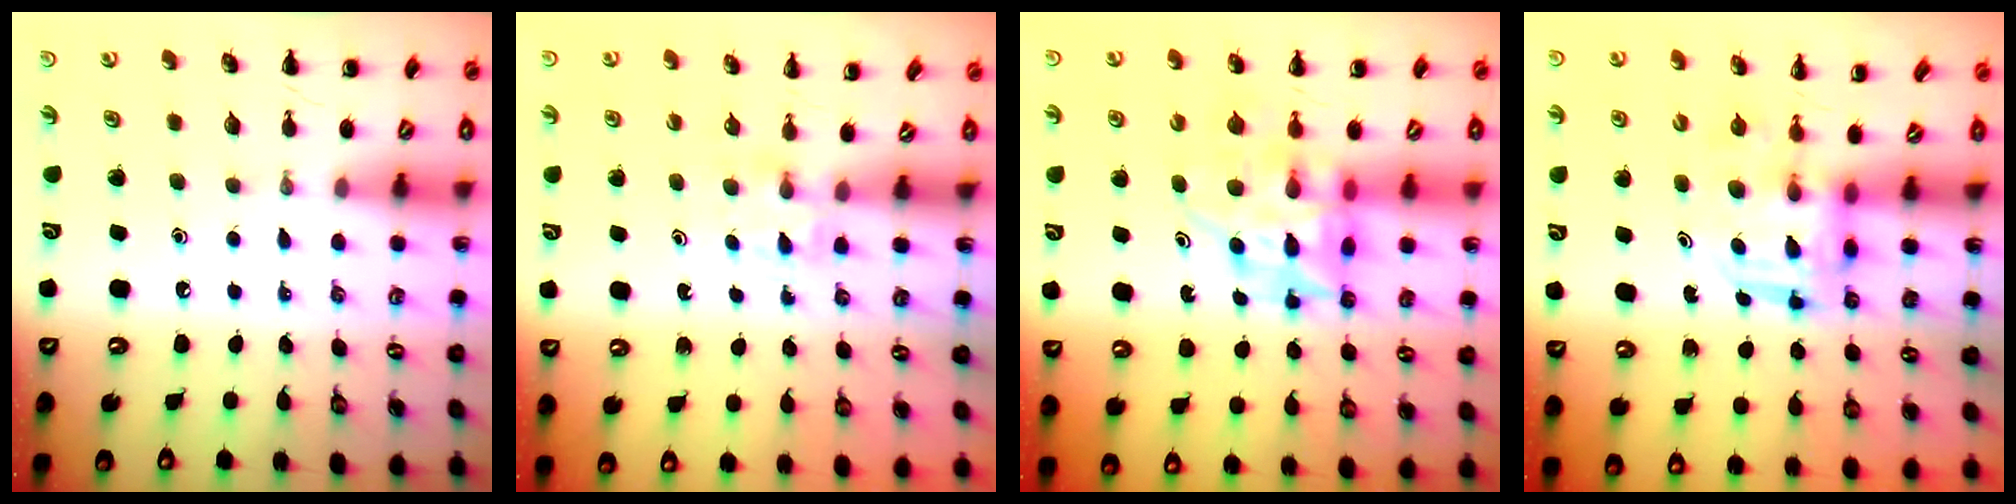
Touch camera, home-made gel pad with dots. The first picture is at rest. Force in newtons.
{"total": 2.4, "press": 2.3, "slide": 0.9}
{"total": 11.4, "press": 10.9, "slide": 3.4}
{"total": 3.1, "press": 3.1, "slide": 0.3}